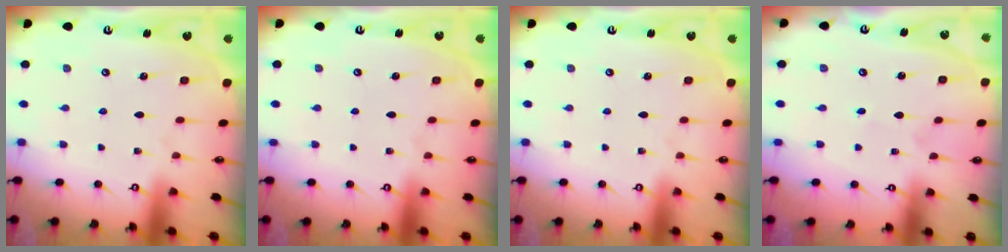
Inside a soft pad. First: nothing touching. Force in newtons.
{"total": 0.0}
{"total": 0.0}
{"total": 0.6, "press": 0.6, "slide": 0.0}